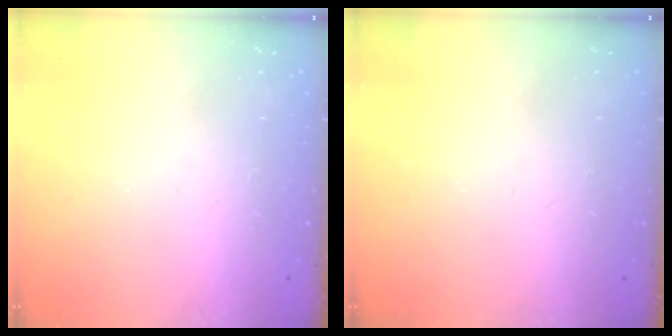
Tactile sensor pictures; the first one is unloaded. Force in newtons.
{"total": 0.0}